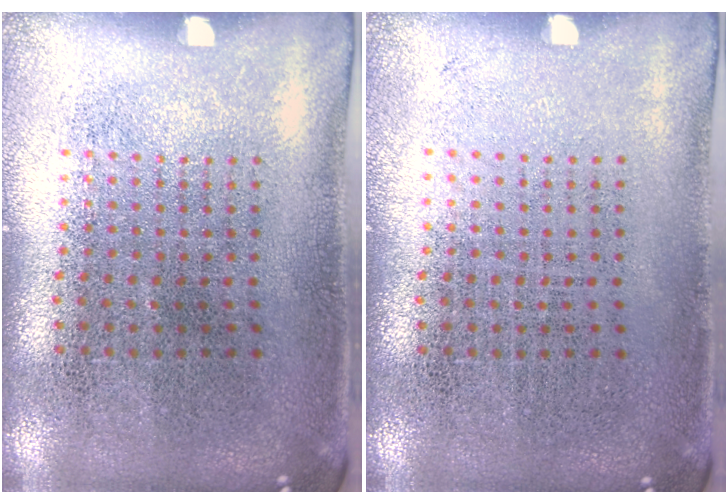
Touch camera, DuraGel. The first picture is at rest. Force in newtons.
{"total": 0.0}